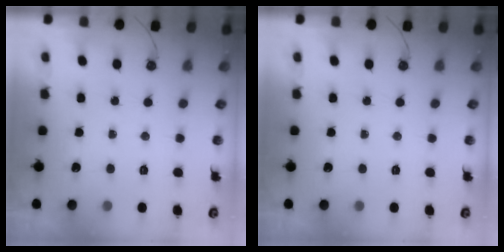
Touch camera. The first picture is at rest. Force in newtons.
{"total": 0.0}